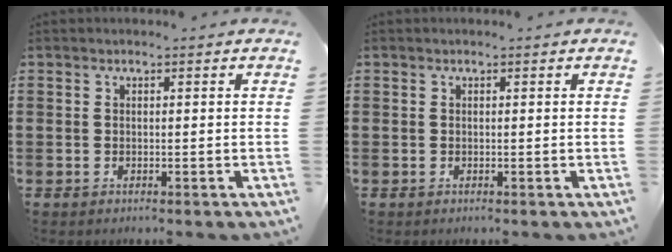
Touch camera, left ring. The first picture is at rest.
{"total": 0.0}